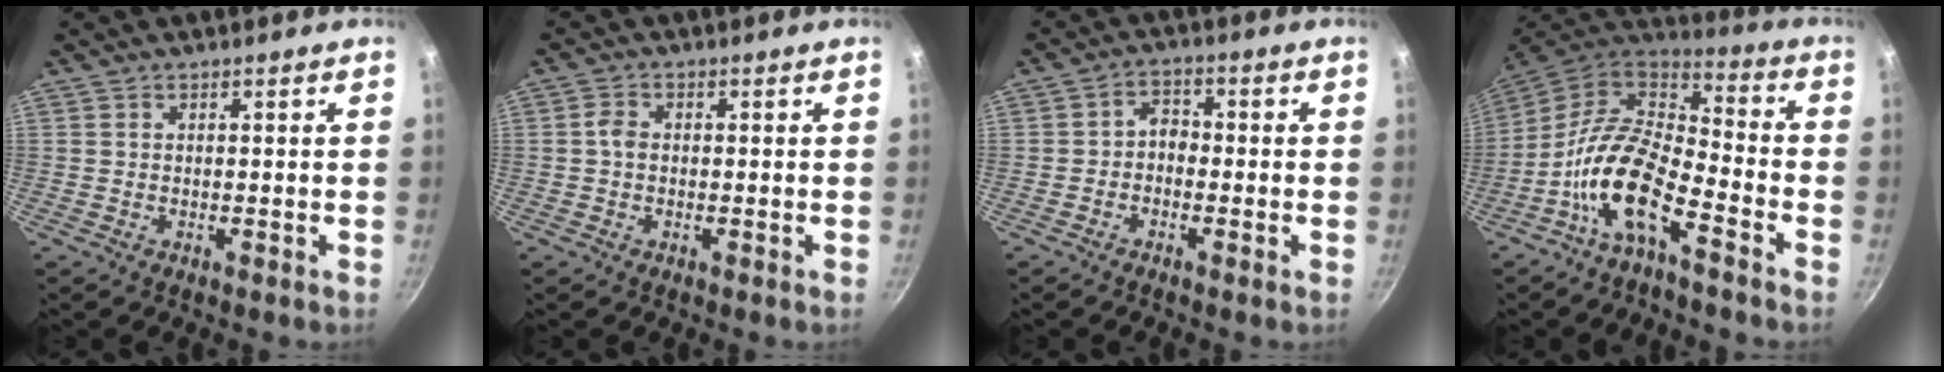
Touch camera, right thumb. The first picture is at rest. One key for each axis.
{"total": 2.4, "fx": -0.1, "fy": 1.8, "fz": 1.6, "tx": -0.031, "ty": 0.009, "tz": -0.006}
{"total": 3.3, "fx": -1.1, "fy": 2.2, "fz": 2.2, "tx": -0.034, "ty": 0.018, "tz": -0.026}
{"total": 15.2, "fx": -7.1, "fy": 6.3, "fz": 11.9, "tx": -0.220, "ty": 0.067, "tz": -0.151}